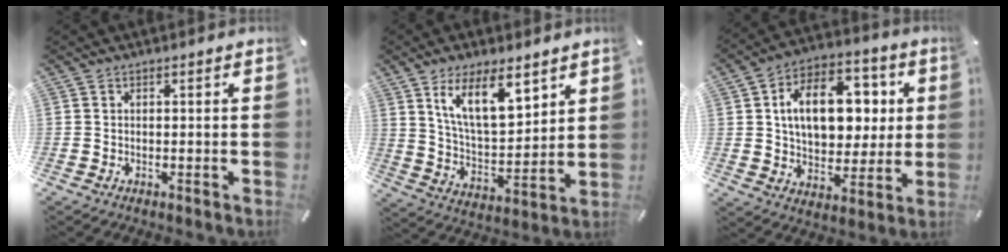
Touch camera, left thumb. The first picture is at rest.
{"total": 14.9, "force": [9.3, 6.8, 9.4], "torque": [-0.169, -0.037, 0.168]}
{"total": 17.2, "force": [3.5, 11.8, 12.0], "torque": [-0.188, 0.006, 0.065]}